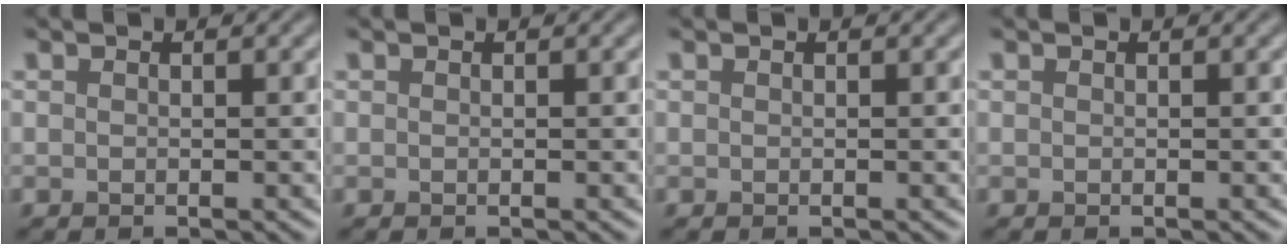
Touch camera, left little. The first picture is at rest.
{"total": 0.0}
{"total": 0.0}
{"total": 0.0}